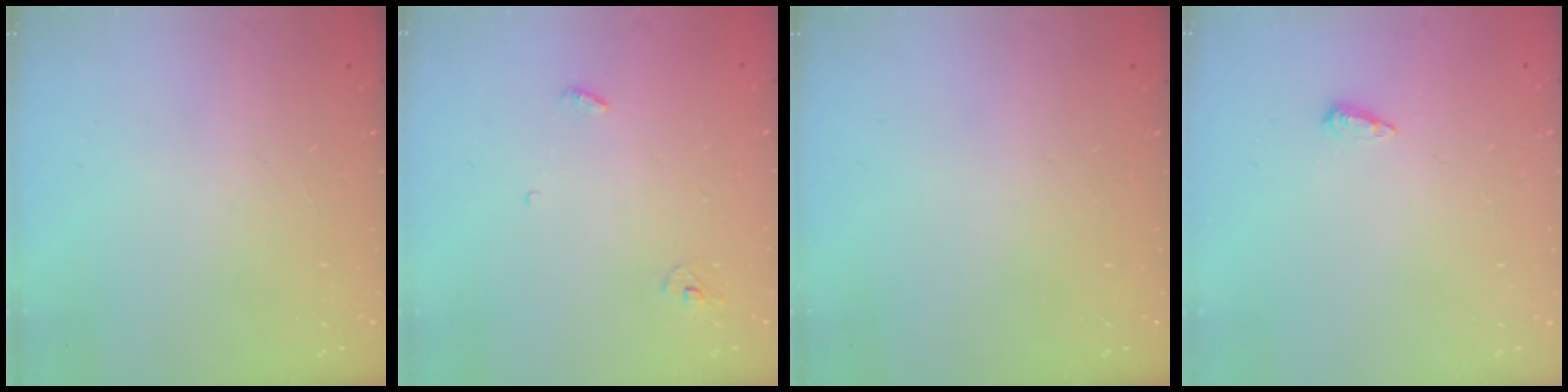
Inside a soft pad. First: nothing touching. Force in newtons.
{"total": 3.3, "press": 3.2, "slide": 0.3}
{"total": 0.0}
{"total": 3.4, "press": 3.3, "slide": 0.5}